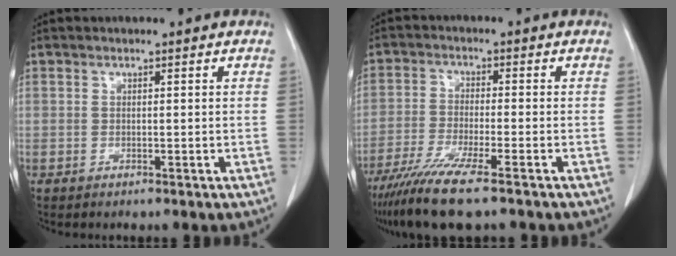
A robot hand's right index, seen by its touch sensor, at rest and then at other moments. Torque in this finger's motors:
{"motor_torque": [1.12, -1.02, 0.56, 0.16]}